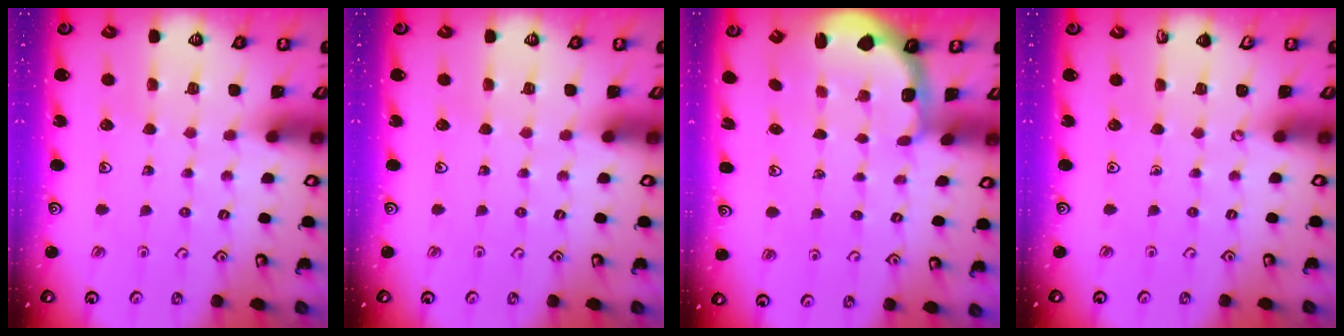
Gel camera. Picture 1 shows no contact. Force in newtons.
{"total": 0.0}
{"total": 2.5, "press": 1.1, "slide": 2.2}
{"total": 0.0}